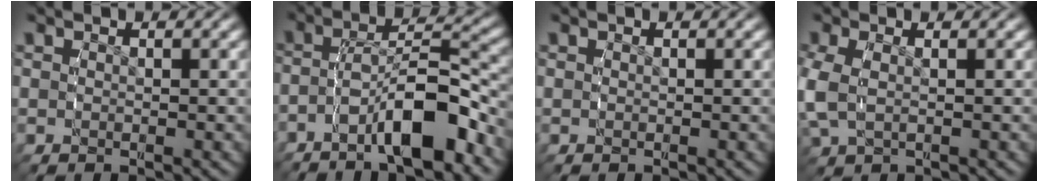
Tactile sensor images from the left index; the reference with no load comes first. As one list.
[{"total": 6.0, "force": [-3.5, 2.0, 4.5], "torque": [-0.073, 0.001, -0.053]}, {"total": 0.0}, {"total": 2.8, "force": [0.4, 2.0, 2.0], "torque": [-0.069, -0.009, 0.015]}]